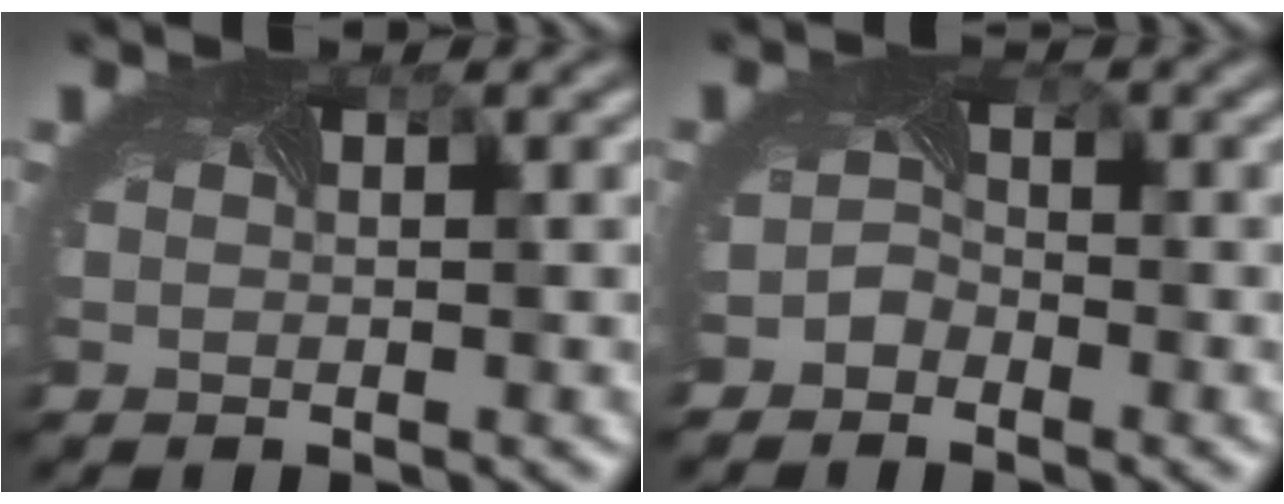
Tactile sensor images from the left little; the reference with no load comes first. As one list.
[{"total": 1.8, "force": [-1.6, 0.8, 0.0], "torque": [-0.007, -0.002, -0.036]}]